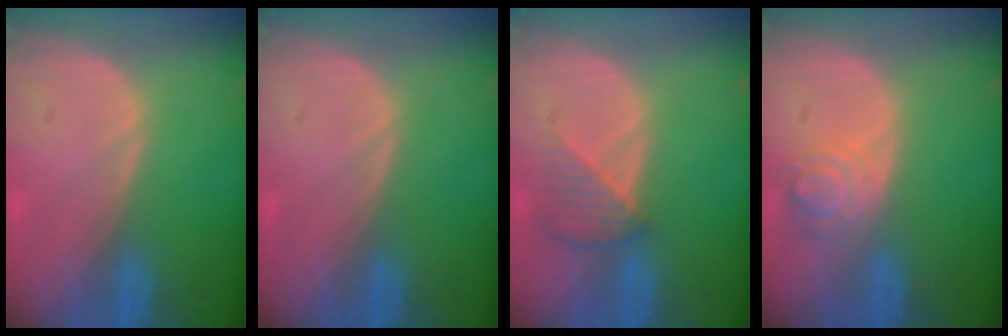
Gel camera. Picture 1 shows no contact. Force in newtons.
{"total": 0.0}
{"total": 3.6, "press": 3.5, "slide": 1.0}
{"total": 4.2, "press": 4.2, "slide": 0.7}